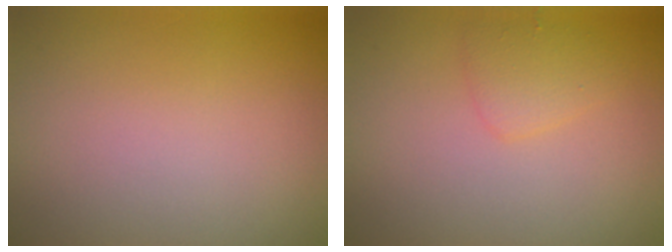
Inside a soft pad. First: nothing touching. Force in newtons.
{"total": 1.7, "press": 1.7, "slide": 0.0}